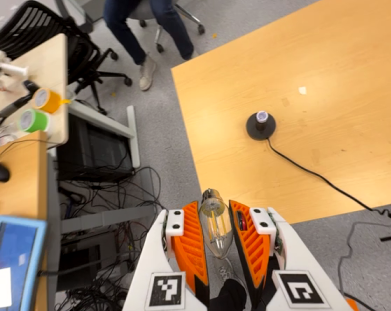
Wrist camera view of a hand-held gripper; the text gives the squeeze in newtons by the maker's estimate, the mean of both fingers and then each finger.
{"total": 11.1, "left": 11.4, "right": 10.9}